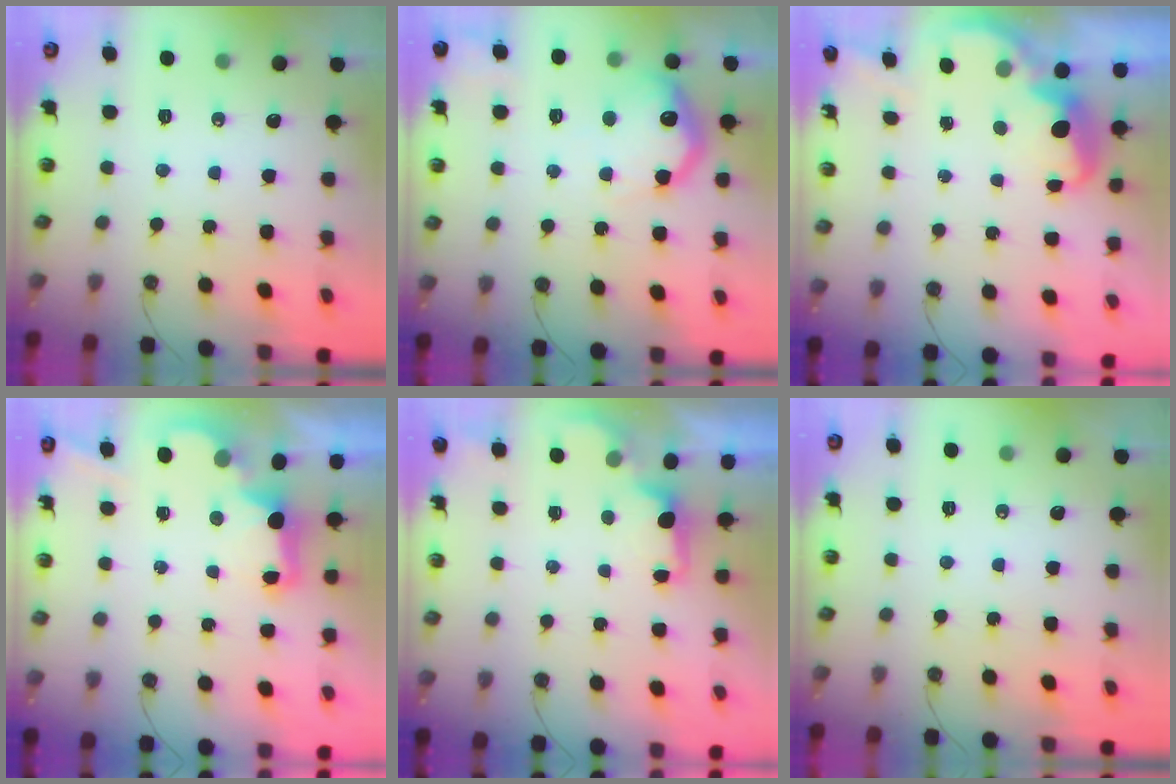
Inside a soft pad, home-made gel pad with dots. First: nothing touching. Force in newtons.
{"total": 15.2, "press": 15.1, "slide": 1.1}
{"total": 3.1, "press": 3.1, "slide": 0.5}
{"total": 2.7, "press": 2.7, "slide": 0.6}
{"total": 1.3, "press": 1.0, "slide": 0.8}
{"total": 0.0}